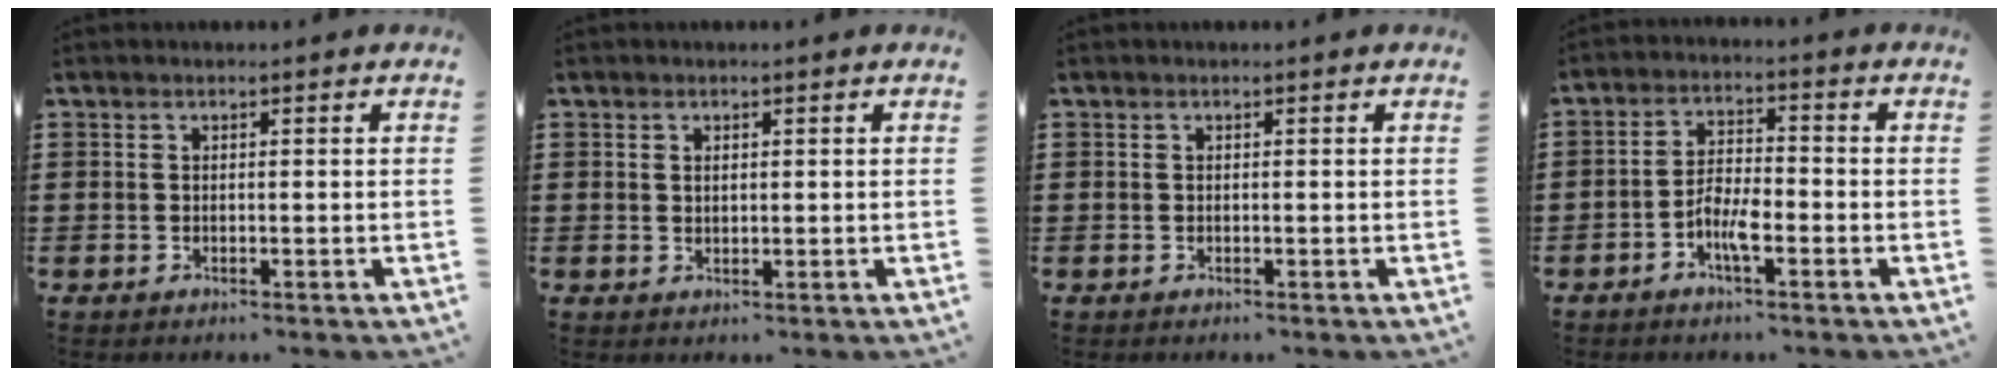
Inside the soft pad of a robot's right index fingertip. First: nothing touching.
{"total": 0.8, "force": [0.3, 0.5, 0.6], "torque": [-0.013, 0.003, 0.006]}
{"total": 0.0}
{"total": 4.7, "force": [-2.3, 1.4, 3.8], "torque": [-0.087, 0.001, -0.048]}